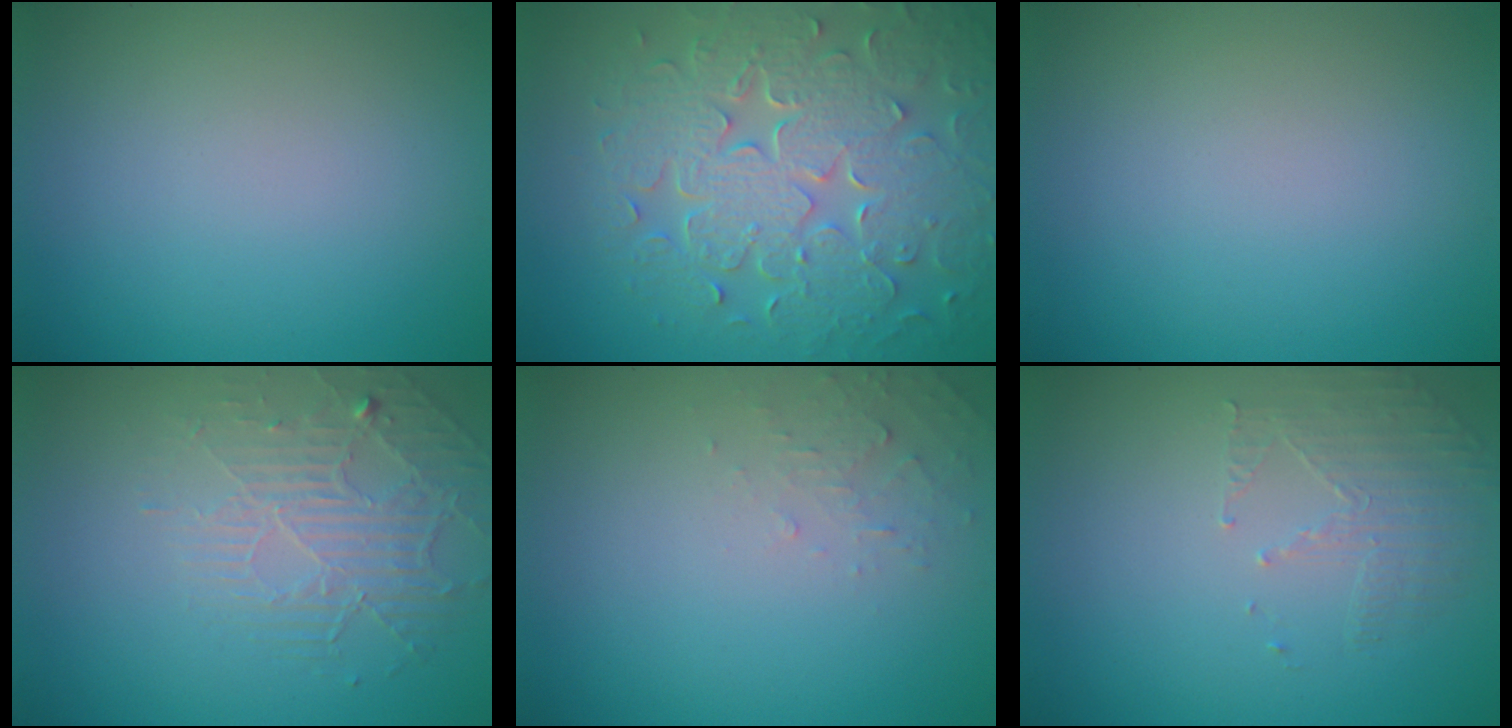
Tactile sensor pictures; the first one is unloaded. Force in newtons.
{"total": 8.7, "press": 6.3, "slide": 6.0}
{"total": 0.0}
{"total": 2.3, "press": 1.7, "slide": 1.6}
{"total": 1.4, "press": 1.4, "slide": 0.2}
{"total": 1.7, "press": 0.9, "slide": 1.4}